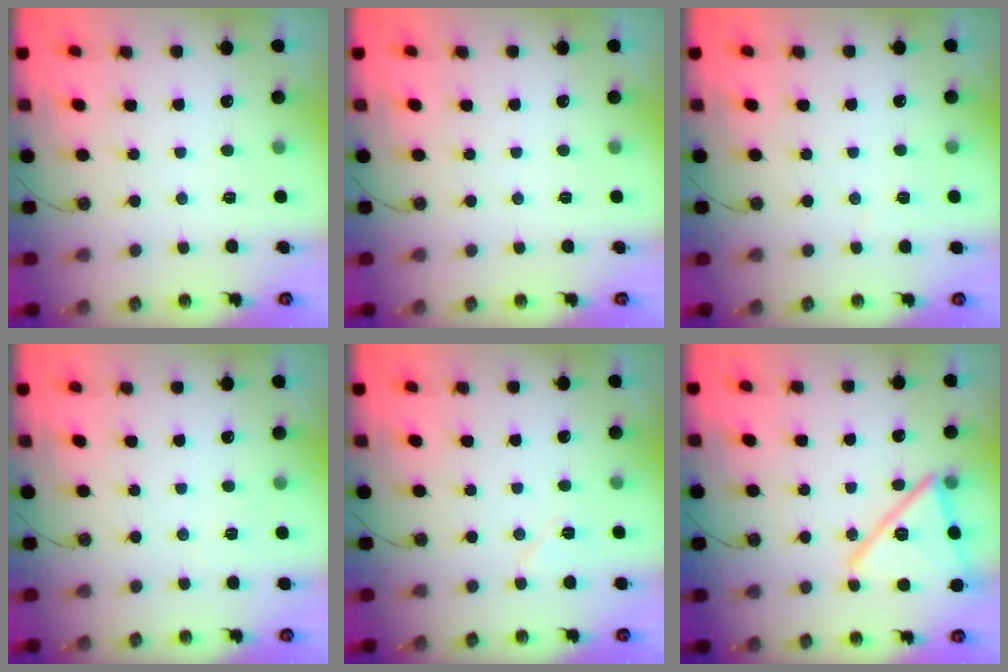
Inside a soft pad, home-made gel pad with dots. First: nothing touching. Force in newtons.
{"total": 0.0}
{"total": 2.9, "press": 1.5, "slide": 2.5}
{"total": 2.2, "press": 2.1, "slide": 0.7}
{"total": 5.9, "press": 5.6, "slide": 2.0}
{"total": 18.0, "press": 18.0, "slide": 0.7}